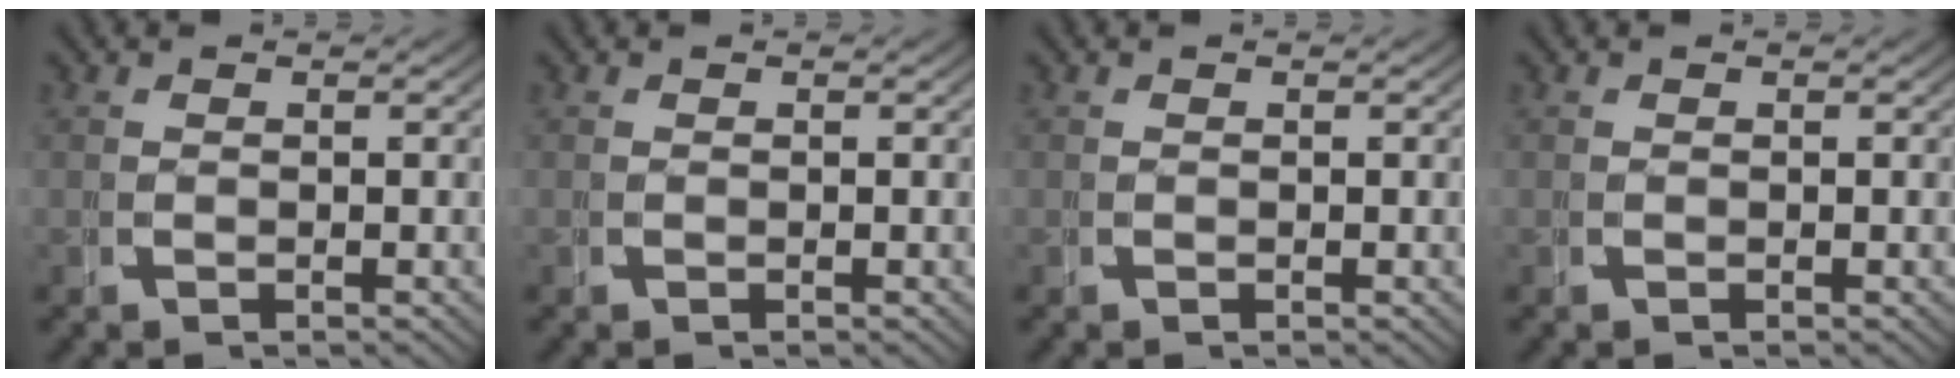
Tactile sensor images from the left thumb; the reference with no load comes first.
{"total": 0.0}
{"total": 0.0}
{"total": 0.6, "force": [0.3, -0.5, -0.2], "torque": [0.007, -0.001, 0.006]}